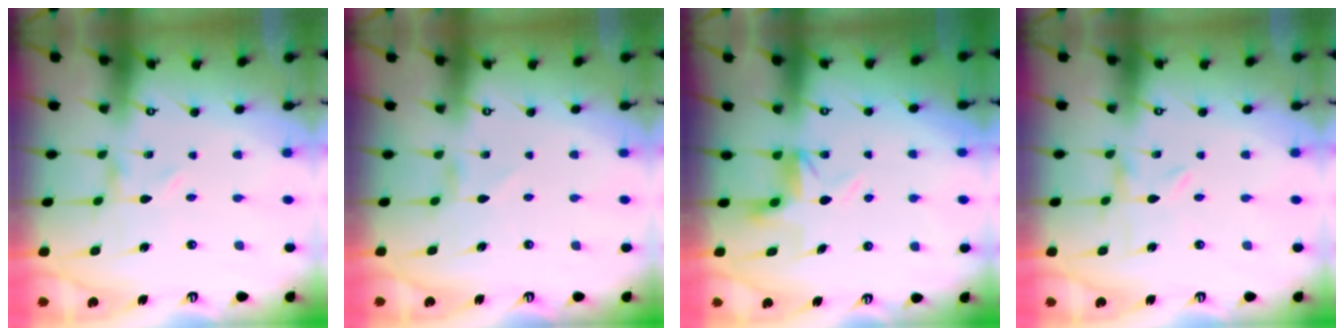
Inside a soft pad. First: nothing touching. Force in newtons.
{"total": 2.8, "press": 2.8, "slide": 0.3}
{"total": 4.8, "press": 4.8, "slide": 0.3}
{"total": 0.0}